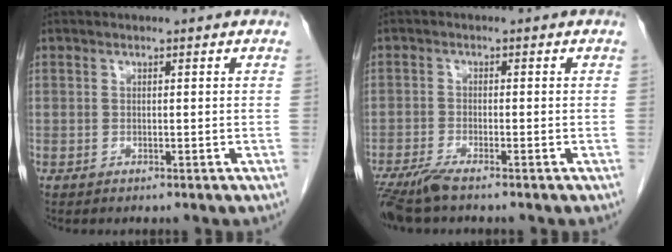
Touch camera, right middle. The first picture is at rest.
{"total": 4.8, "force": [-3.8, 0.1, 2.9], "torque": [-0.055, -0.013, -0.073]}